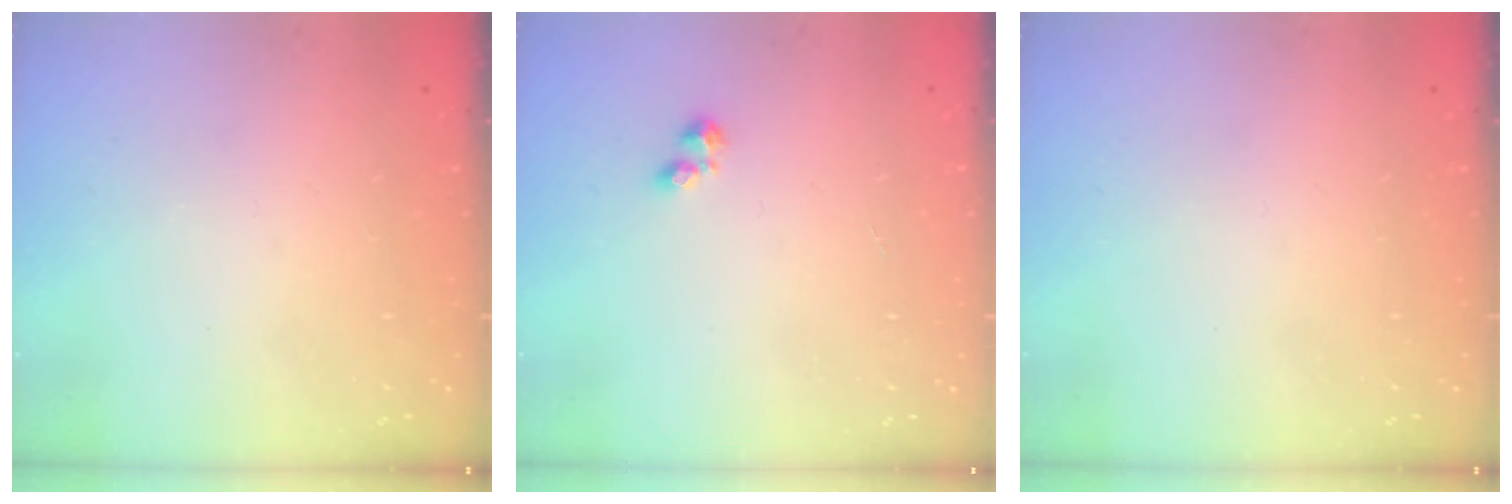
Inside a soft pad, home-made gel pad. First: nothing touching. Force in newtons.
{"total": 2.0, "press": 2.0, "slide": 0.2}
{"total": 0.0}